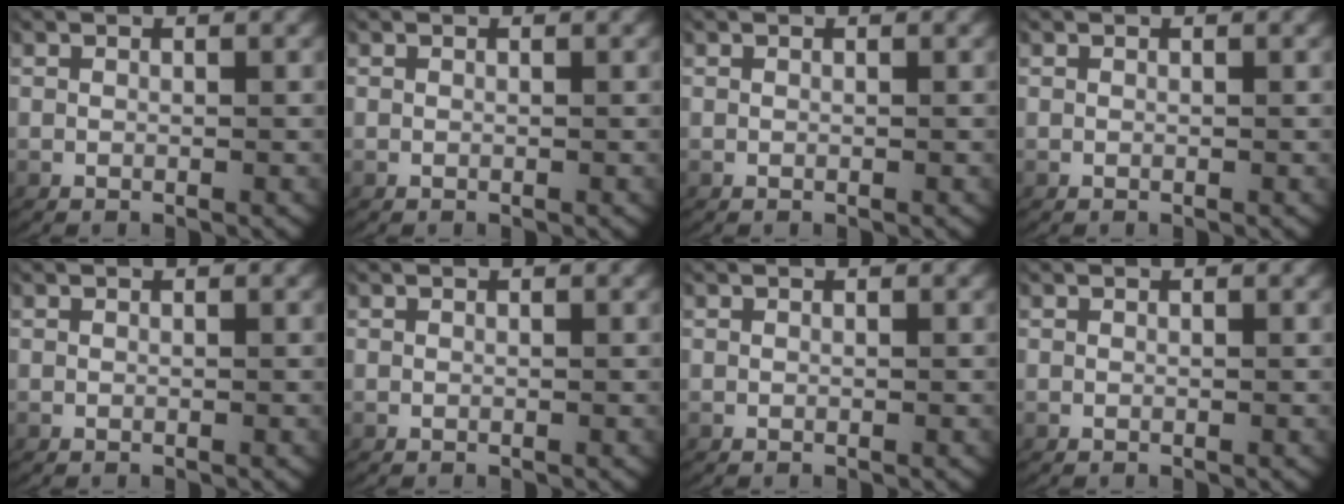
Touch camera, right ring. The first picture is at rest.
{"total": 0.0}
{"total": 0.0}
{"total": 0.0}
{"total": 0.0}
{"total": 0.0}
{"total": 0.0}
{"total": 0.7, "force": [0.2, -0.5, -0.4], "torque": [0.000, -0.008, 0.010]}